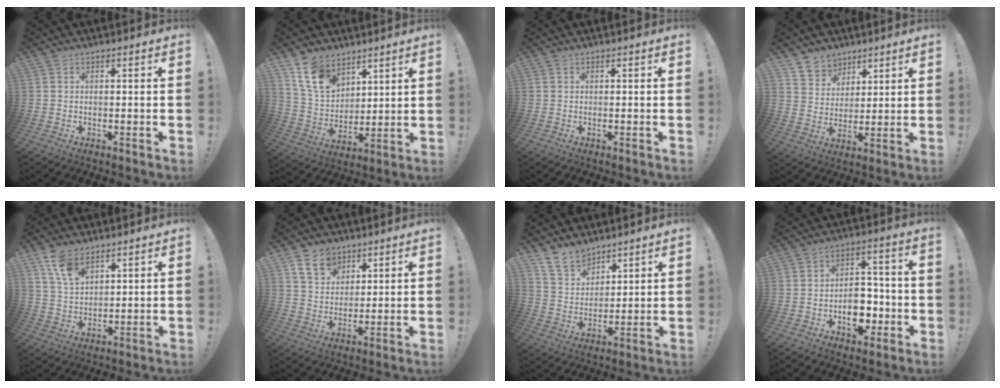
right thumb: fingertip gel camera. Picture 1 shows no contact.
{"total": 13.5, "force": [9.3, 8.2, 5.2], "torque": [-0.106, -0.051, 0.184]}
{"total": 0.0}
{"total": 7.7, "force": [5.4, 5.5, 0.5], "torque": [-0.012, -0.051, 0.107]}
{"total": 8.2, "force": [5.7, 4.1, 4.3], "torque": [-0.081, -0.027, 0.108]}
{"total": 9.0, "force": [5.5, 6.5, 3.0], "torque": [-0.050, -0.027, 0.109]}
{"total": 10.2, "force": [8.4, 5.2, 2.3], "torque": [-0.048, -0.061, 0.167]}
{"total": 10.7, "force": [-3.6, 7.5, 6.7], "torque": [-0.092, 0.027, -0.056]}